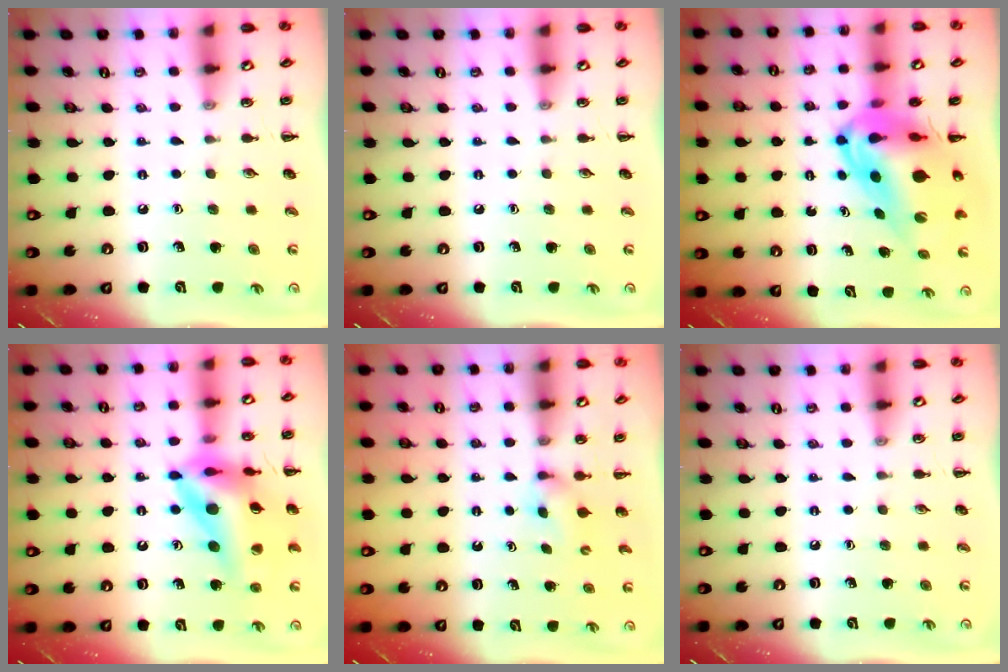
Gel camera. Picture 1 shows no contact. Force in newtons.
{"total": 0.0}
{"total": 14.3, "press": 13.6, "slide": 4.6}
{"total": 19.1, "press": 18.3, "slide": 5.2}
{"total": 2.4, "press": 2.3, "slide": 0.9}
{"total": 0.0}